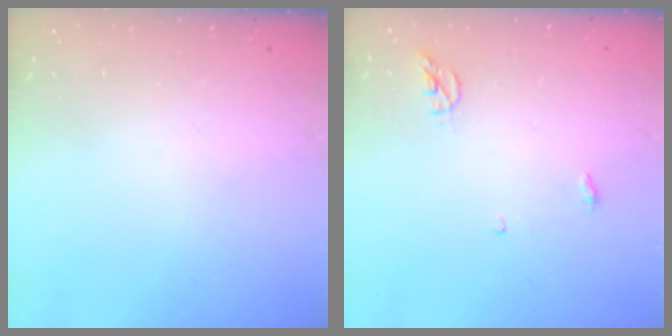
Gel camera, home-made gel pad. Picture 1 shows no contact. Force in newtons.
{"total": 4.3, "press": 4.3, "slide": 0.3}